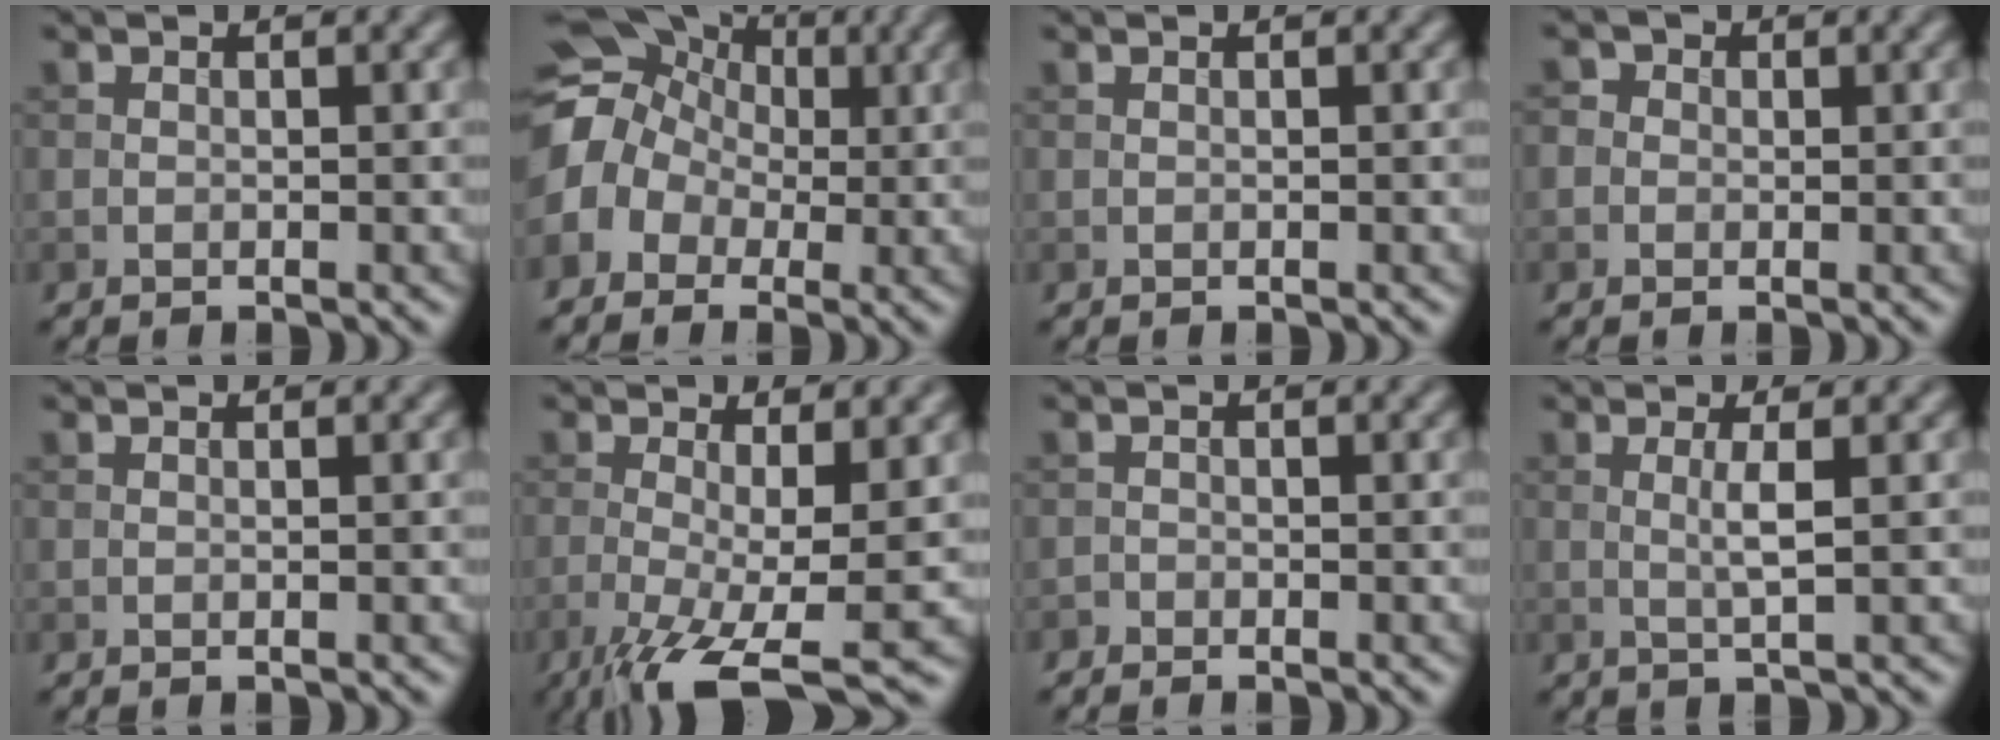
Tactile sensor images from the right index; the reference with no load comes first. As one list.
[{"total": 9.0, "force": [-0.1, 7.6, 4.8], "torque": [-0.094, 0.016, -0.035]}, {"total": 0.0}, {"total": 2.3, "force": [0.6, 2.0, 0.8], "torque": [0.004, 0.007, -0.015]}, {"total": 0.0}, {"total": 8.2, "force": [-3.3, 1.9, 7.3], "torque": [-0.132, -0.019, -0.057]}, {"total": 0.7, "force": [-0.6, 0.3, 0.0], "torque": [0.004, -0.001, -0.014]}, {"total": 1.9, "force": [0.3, 0.2, 1.9], "torque": [-0.038, 0.003, 0.001]}]